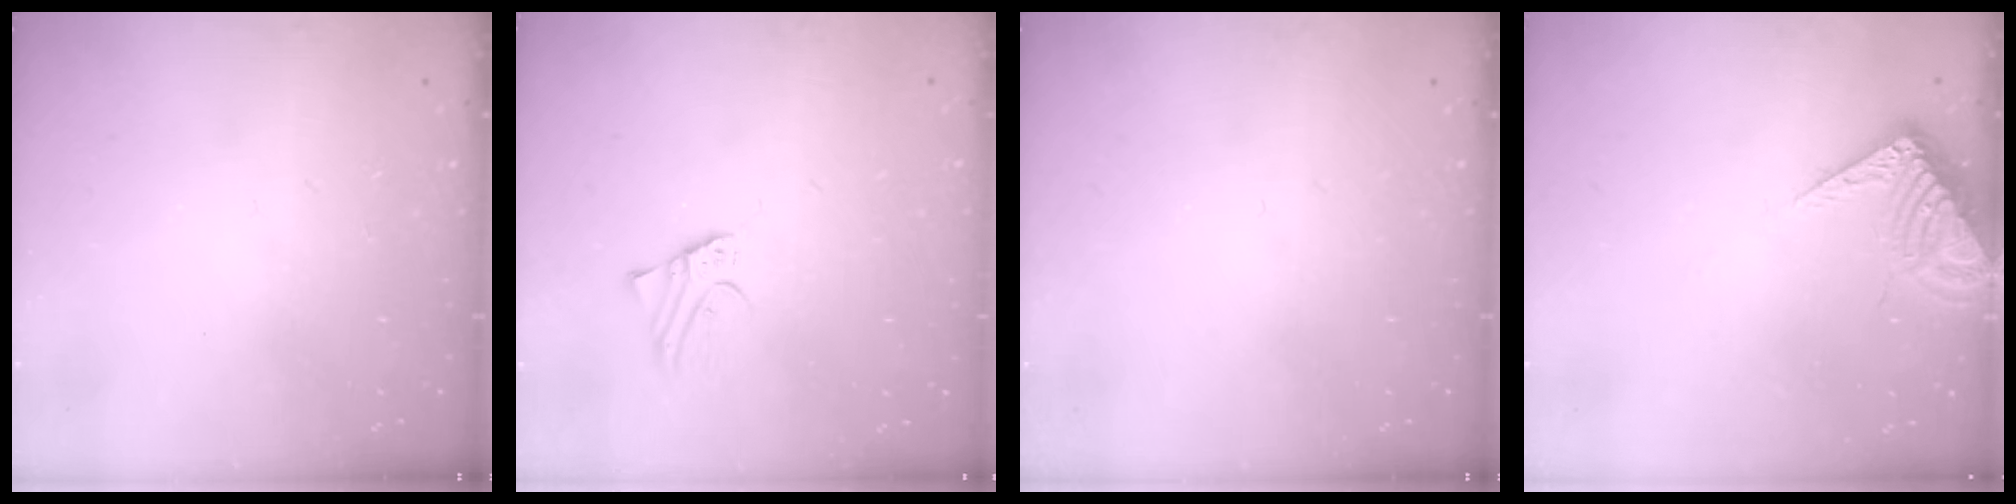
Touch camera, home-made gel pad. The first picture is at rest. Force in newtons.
{"total": 2.6, "press": 2.6, "slide": 0.1}
{"total": 0.0}
{"total": 7.5, "press": 7.5, "slide": 0.8}